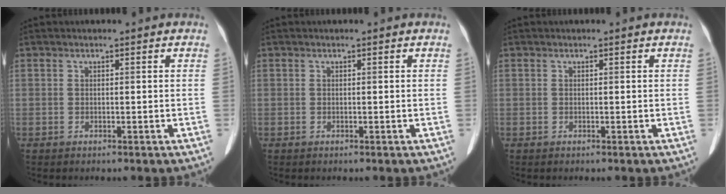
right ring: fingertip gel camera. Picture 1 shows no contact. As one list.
[{"total": 0.0}, {"total": 0.0}]